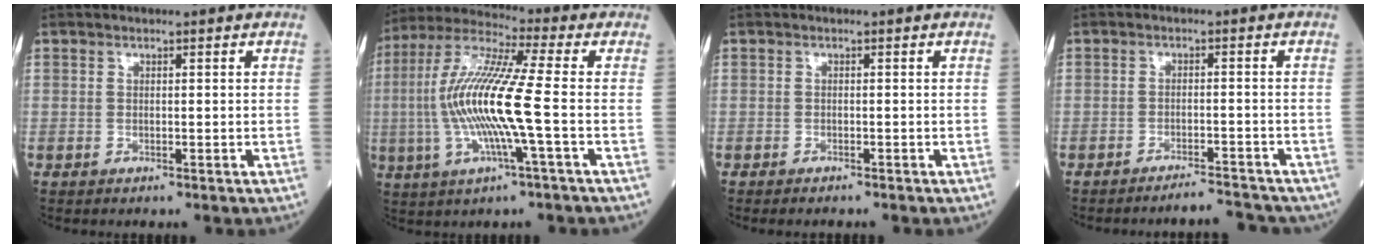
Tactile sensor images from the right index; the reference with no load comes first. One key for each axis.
{"total": 14.5, "fx": -1.9, "fy": 0.2, "fz": 14.4, "tx": -0.300, "ty": 0.002, "tz": -0.046}
{"total": 1.2, "fx": -1.1, "fy": 0.2, "fz": 0.4, "tx": -0.004, "ty": -0.001, "tz": -0.016}
{"total": 5.1, "fx": -5.0, "fy": 0.8, "fz": 0.7, "tx": 0.002, "ty": 0.007, "tz": -0.072}